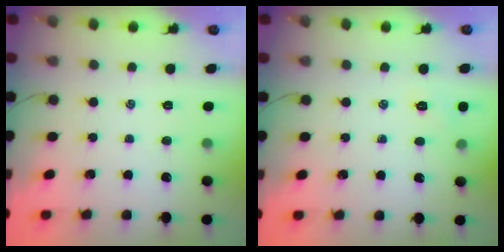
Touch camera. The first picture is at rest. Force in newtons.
{"total": 4.3, "press": 4.2, "slide": 1.1}